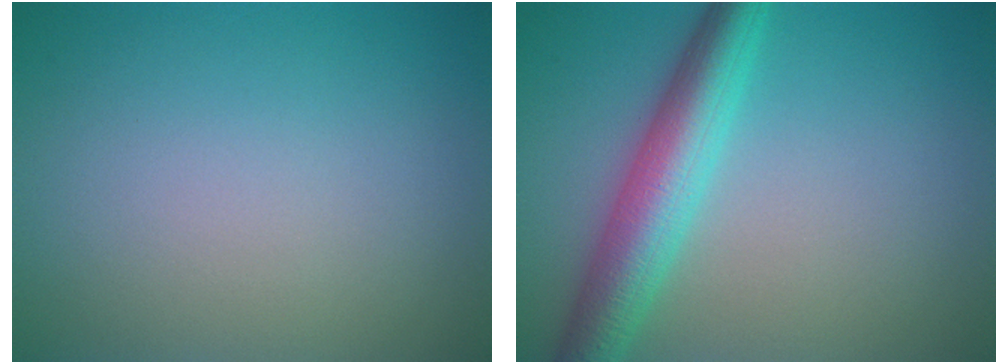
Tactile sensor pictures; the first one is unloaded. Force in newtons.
{"total": 5.9, "press": 5.9, "slide": 0.2}